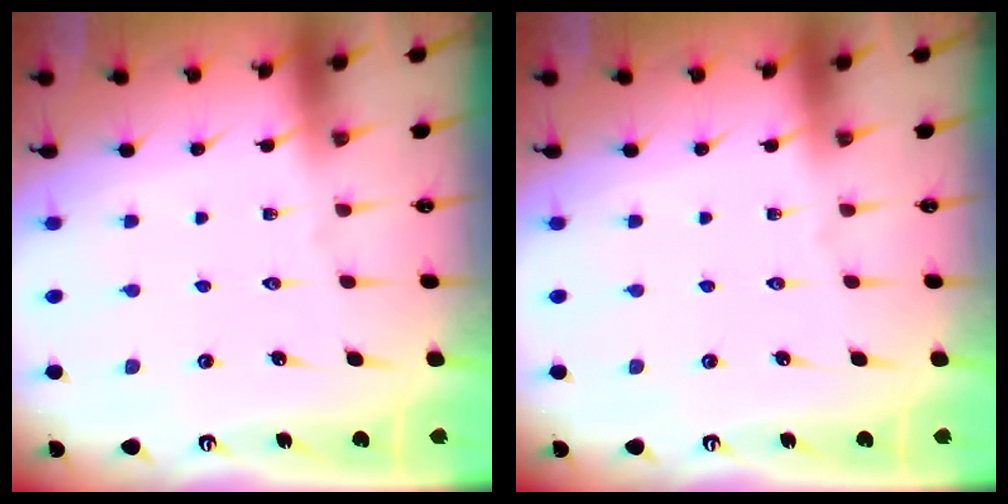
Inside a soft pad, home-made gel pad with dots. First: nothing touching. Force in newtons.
{"total": 0.0}